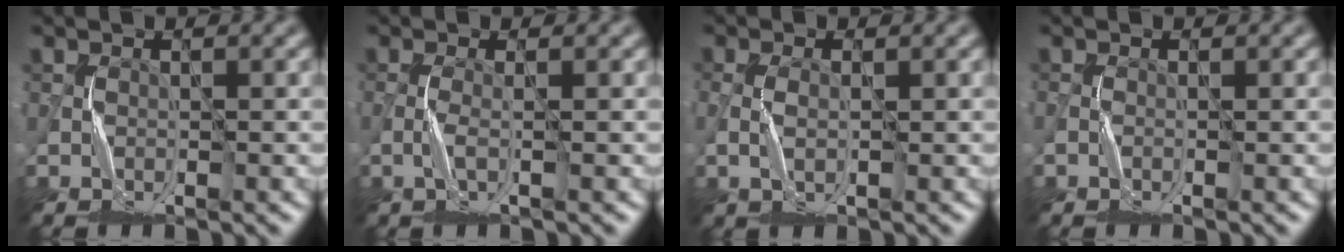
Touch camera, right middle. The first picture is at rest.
{"total": 1.6, "force": [-0.4, 0.2, 1.5], "torque": [-0.037, 0.004, -0.012]}
{"total": 2.2, "force": [-0.1, 1.0, 1.9], "torque": [-0.052, 0.002, -0.004]}
{"total": 0.8, "force": [-0.3, 0.4, 0.6], "torque": [-0.017, 0.001, -0.008]}